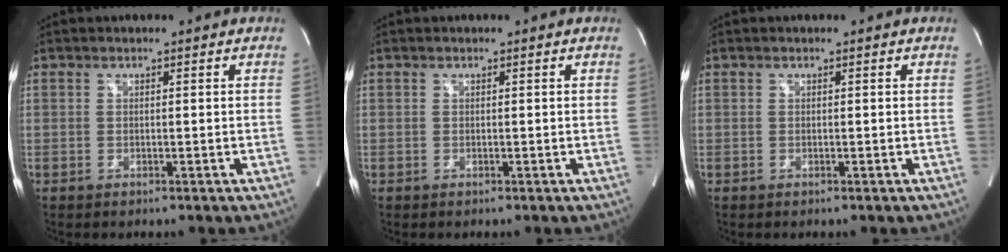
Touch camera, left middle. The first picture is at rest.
{"total": 0.0}
{"total": 0.0}